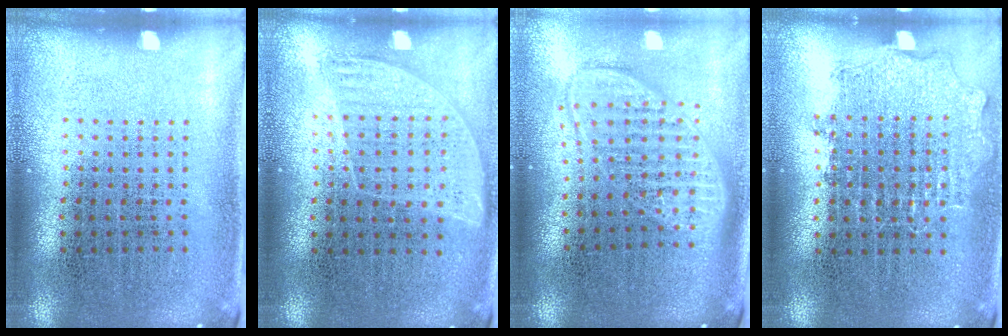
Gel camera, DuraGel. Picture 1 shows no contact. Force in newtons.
{"total": 0.9, "press": 0.8, "slide": 0.4}
{"total": 1.9, "press": 1.5, "slide": 1.1}
{"total": 0.9, "press": 0.9, "slide": 0.2}